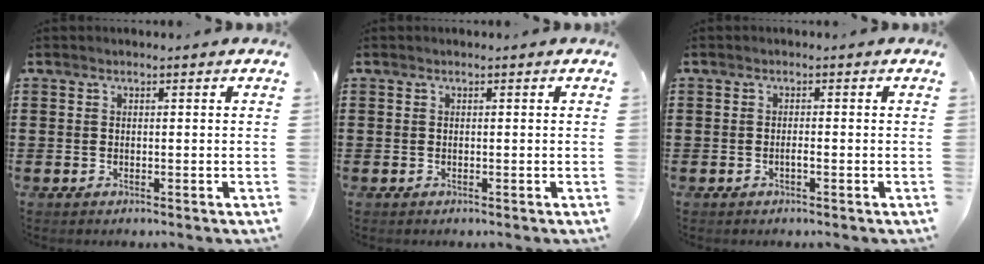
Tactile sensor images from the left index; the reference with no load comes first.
{"total": 0.0}
{"total": 0.8, "force": [-0.3, 0.1, 0.8], "torque": [-0.014, -0.004, -0.005]}